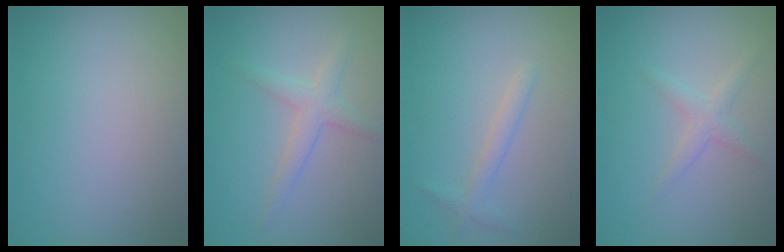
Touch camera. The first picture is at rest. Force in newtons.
{"total": 2.2, "press": 2.2, "slide": 0.1}
{"total": 1.4, "press": 1.4, "slide": 0.1}
{"total": 1.5, "press": 1.5, "slide": 0.1}